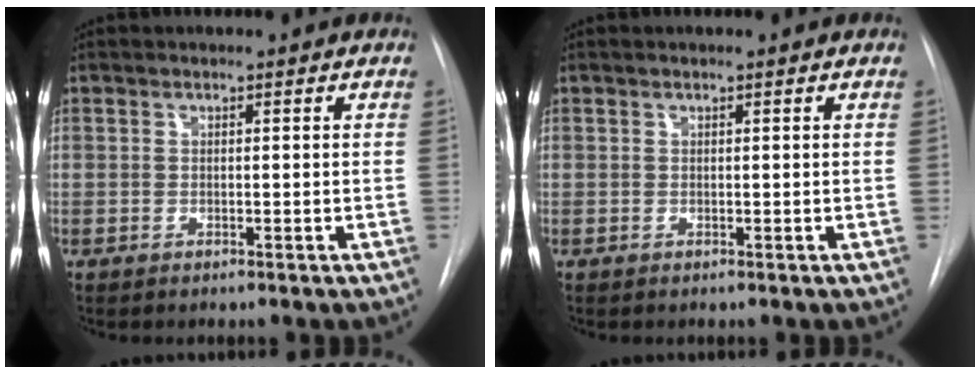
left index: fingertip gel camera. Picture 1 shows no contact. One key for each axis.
{"total": 0.9, "fx": -0.9, "fy": -0.2, "fz": -0.1, "tx": 0.001, "ty": -0.007, "tz": -0.009}